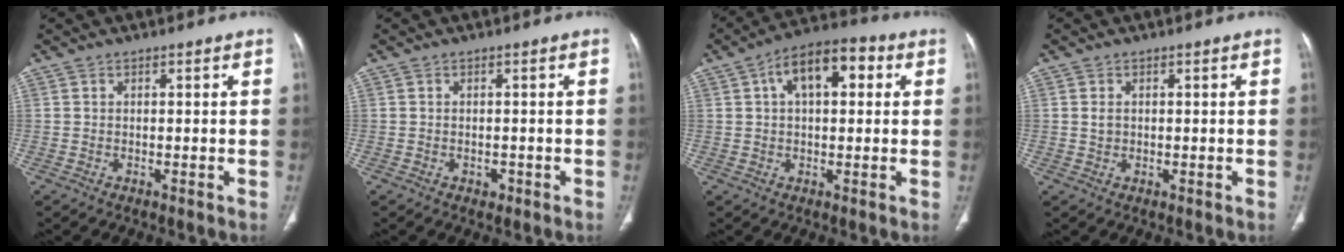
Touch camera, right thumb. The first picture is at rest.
{"total": 1.1, "force": [-0.6, 0.8, 0.5], "torque": [-0.003, 0.001, -0.007]}
{"total": 10.8, "force": [3.1, 5.7, 8.6], "torque": [-0.120, 0.029, 0.040]}
{"total": 1.3, "force": [0.2, 1.0, 0.8], "torque": [-0.013, -0.001, 0.006]}